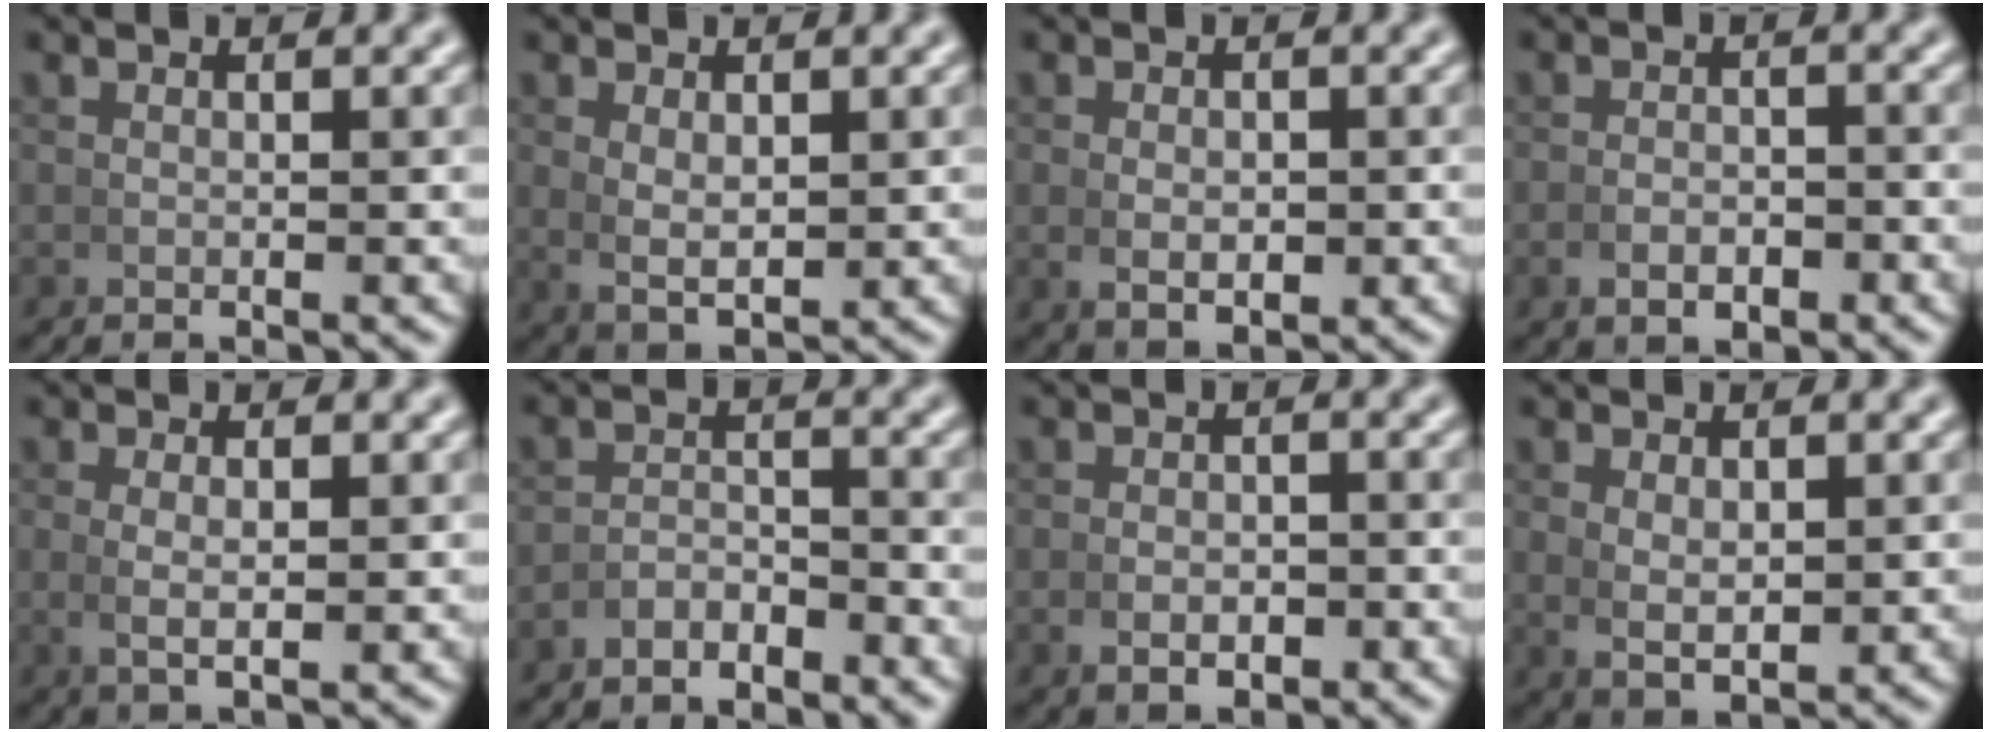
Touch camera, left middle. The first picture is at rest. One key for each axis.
{"total": 3.4, "fx": 0.4, "fy": 1.8, "fz": 2.9, "tx": -0.057, "ty": -0.017, "tz": 0.024}
{"total": 2.3, "fx": -0.2, "fy": 1.3, "fz": 1.9, "tx": -0.036, "ty": -0.012, "tz": 0.009}
{"total": 2.2, "fx": -1.3, "fy": 1.3, "fz": 1.3, "tx": -0.015, "ty": -0.003, "tz": -0.021}
{"total": 2.2, "fx": 0.3, "fy": 0.7, "fz": 2.0, "tx": -0.042, "ty": -0.009, "tz": 0.015}
{"total": 3.0, "fx": -2.7, "fy": 1.2, "fz": 0.6, "tx": -0.004, "ty": 0.001, "tz": -0.053}
{"total": 2.5, "fx": -0.9, "fy": 1.5, "fz": 1.7, "tx": -0.025, "ty": -0.006, "tz": -0.010}
{"total": 3.2, "fx": 0.3, "fy": 1.7, "fz": 2.7, "tx": -0.053, "ty": -0.019, "tz": 0.024}